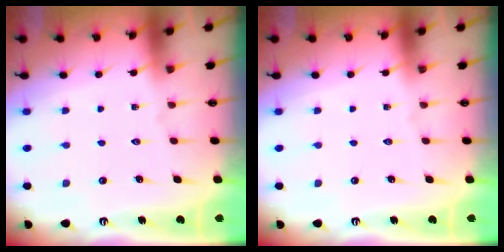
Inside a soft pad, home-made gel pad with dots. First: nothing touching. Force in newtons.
{"total": 0.0}